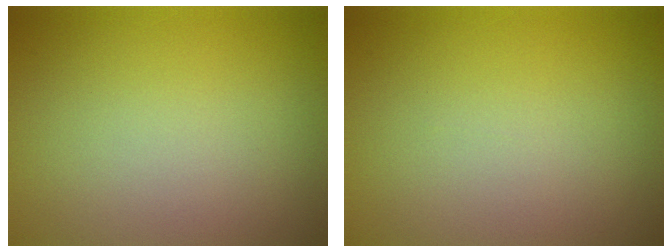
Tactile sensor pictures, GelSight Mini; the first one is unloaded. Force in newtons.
{"total": 0.0}